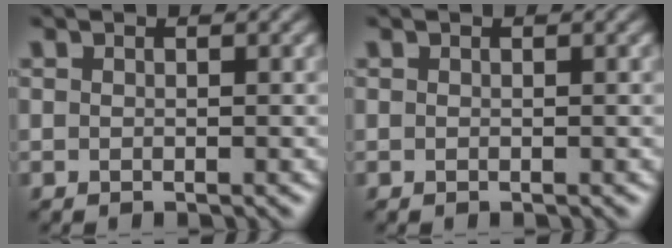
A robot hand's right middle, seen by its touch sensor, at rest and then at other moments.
{"total": 0.0}